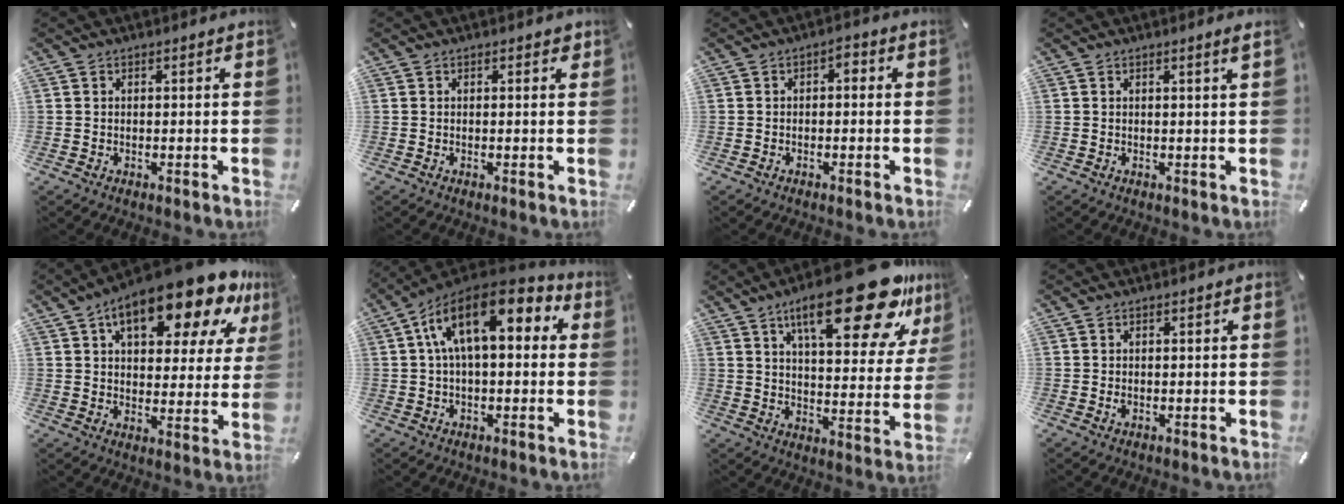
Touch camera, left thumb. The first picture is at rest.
{"total": 0.7, "force": [0.2, 0.5, 0.4], "torque": [0.001, 0.001, 0.002]}
{"total": 1.9, "force": [-1.0, 1.1, 1.1], "torque": [-0.023, 0.011, -0.023]}
{"total": 1.4, "force": [0.6, 0.0, 1.2], "torque": [-0.023, -0.001, 0.010]}
{"total": 20.8, "force": [12.8, 8.5, 14.0], "torque": [-0.193, -0.074, 0.204]}
{"total": 16.0, "force": [5.6, 7.9, 12.8], "torque": [-0.229, -0.021, 0.094]}
{"total": 25.2, "force": [15.4, 8.4, 18.2], "torque": [-0.261, -0.090, 0.243]}
{"total": 0.6, "force": [0.1, 0.4, 0.5], "torque": [-0.010, 0.000, 0.001]}